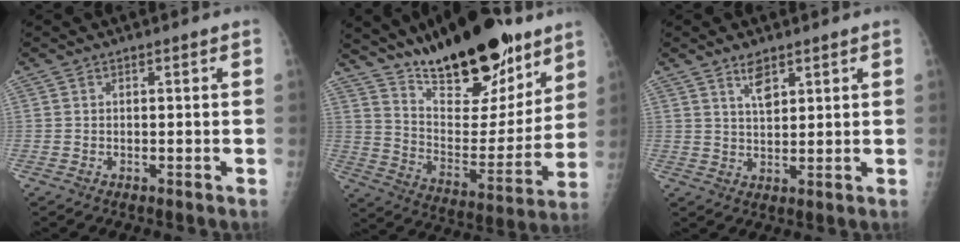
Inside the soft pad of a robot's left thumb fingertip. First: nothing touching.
{"total": 25.5, "force": [18.1, 9.7, 15.2], "torque": [-0.192, -0.086, 0.292]}
{"total": 4.1, "force": [2.6, 1.7, 2.6], "torque": [-0.037, -0.017, 0.050]}